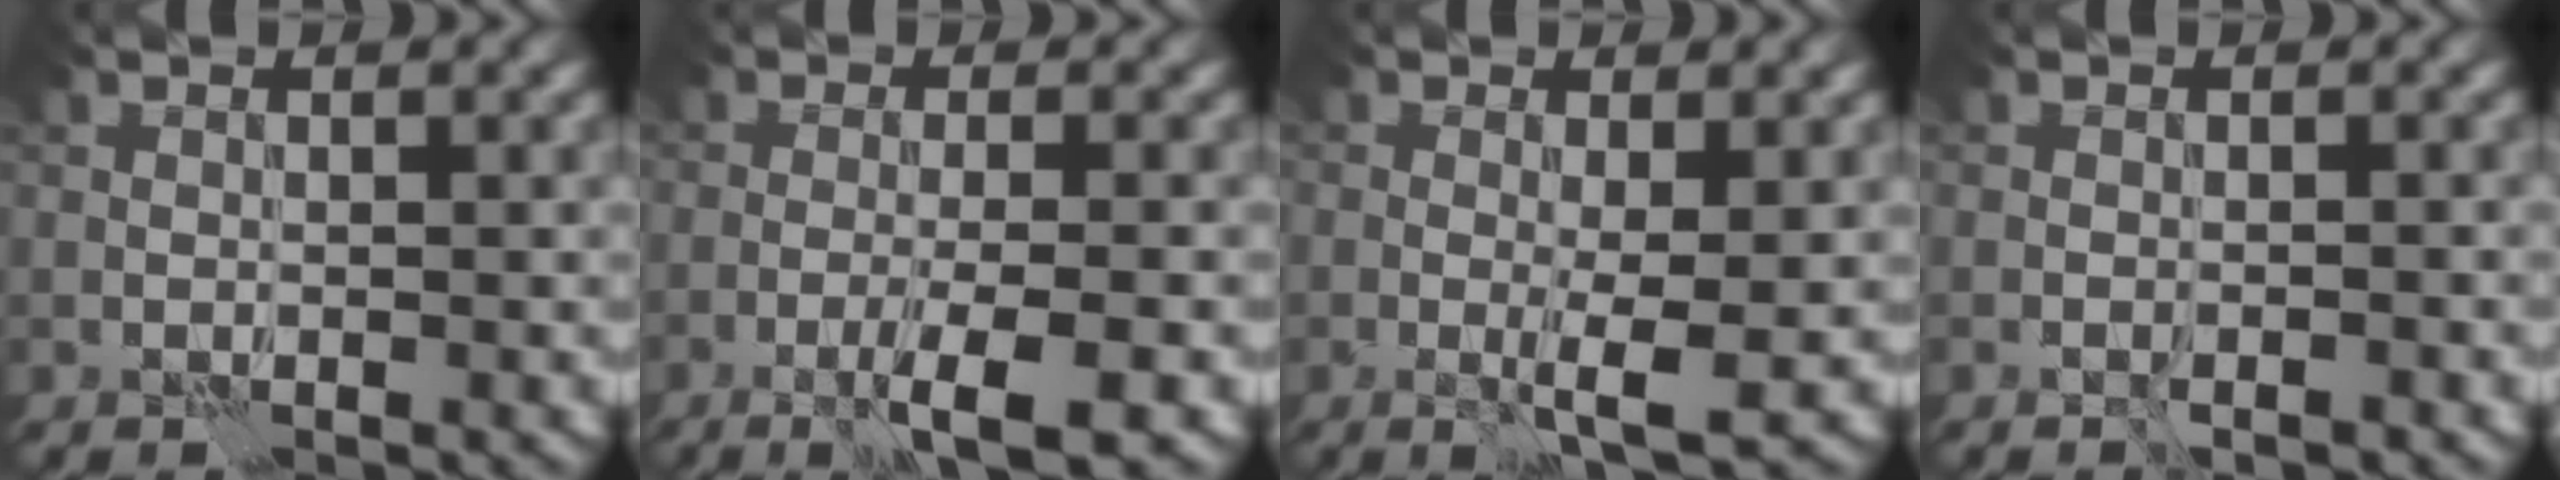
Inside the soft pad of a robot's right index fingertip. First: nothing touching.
{"total": 4.1, "force": [-2.2, 0.2, 3.4], "torque": [-0.054, 0.003, -0.045]}
{"total": 3.0, "force": [-0.5, 0.3, 3.0], "torque": [-0.053, -0.007, -0.011]}
{"total": 1.3, "force": [-1.1, 0.0, 0.7], "torque": [-0.012, 0.001, -0.017]}